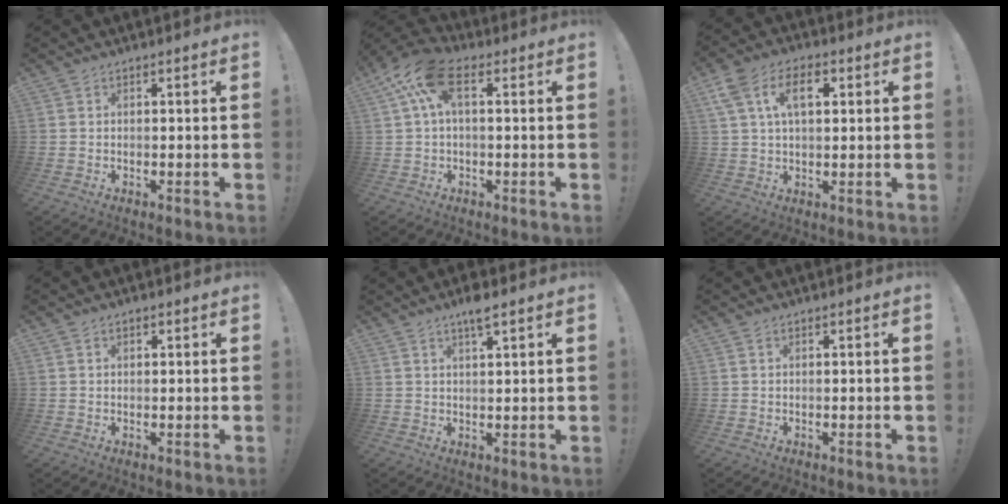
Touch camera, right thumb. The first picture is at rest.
{"total": 10.6, "force": [3.1, 5.1, 8.8], "torque": [-0.175, -0.005, 0.058]}
{"total": 11.0, "force": [3.5, 6.3, 8.3], "torque": [-0.151, 0.008, 0.061]}
{"total": 0.8, "force": [0.4, 0.6, 0.3], "torque": [-0.002, 0.000, 0.007]}
{"total": 4.7, "force": [3.2, 0.4, 3.4], "torque": [-0.050, -0.015, 0.048]}
{"total": 0.0}